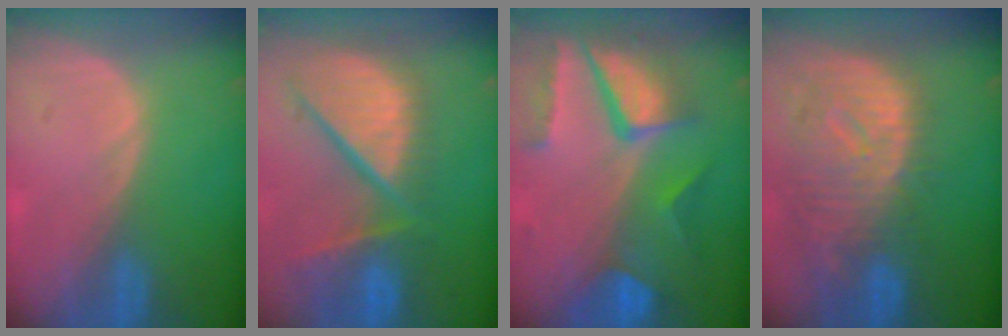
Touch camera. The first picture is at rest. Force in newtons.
{"total": 13.1, "press": 10.9, "slide": 7.2}
{"total": 10.5, "press": 8.7, "slide": 6.0}
{"total": 12.2, "press": 10.5, "slide": 6.2}